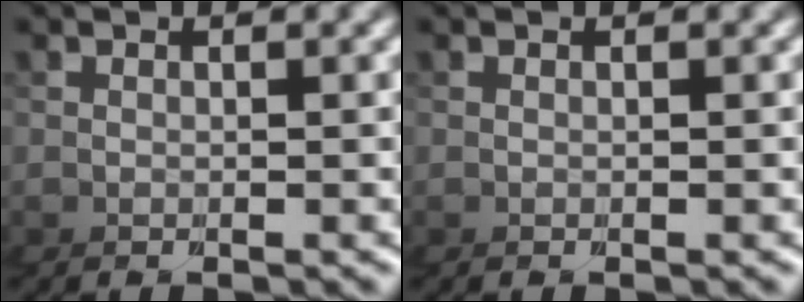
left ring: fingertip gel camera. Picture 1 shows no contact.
{"total": 0.0}